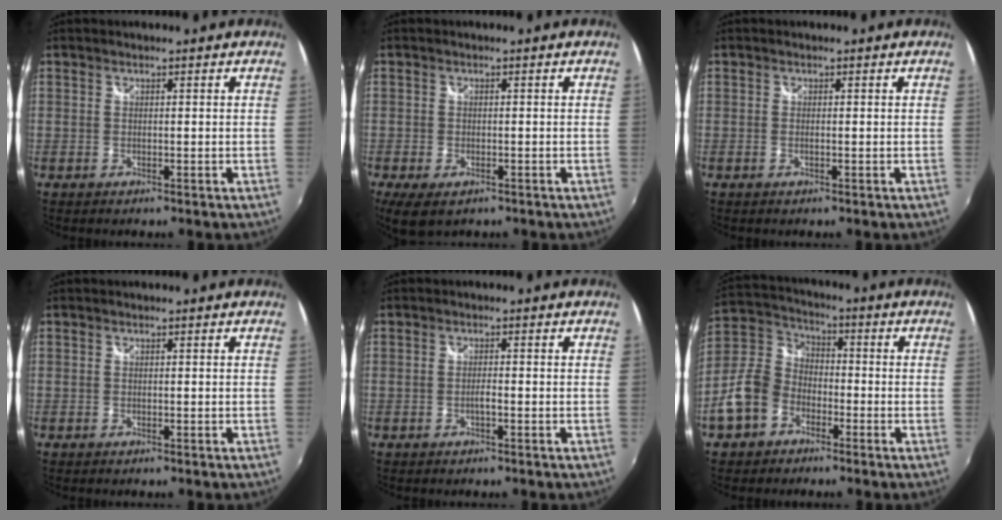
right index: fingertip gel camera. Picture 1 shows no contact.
{"total": 6.1, "force": [-3.6, 3.1, 3.8], "torque": [-0.085, -0.026, -0.060]}
{"total": 0.5, "force": [-0.1, 0.1, 0.5], "torque": [-0.011, 0.000, -0.005]}
{"total": 0.0}
{"total": 1.2, "force": [-0.5, 0.3, 1.0], "torque": [-0.019, 0.001, -0.010]}
{"total": 11.8, "force": [-5.8, 8.9, 5.1], "torque": [-0.123, 0.028, -0.106]}